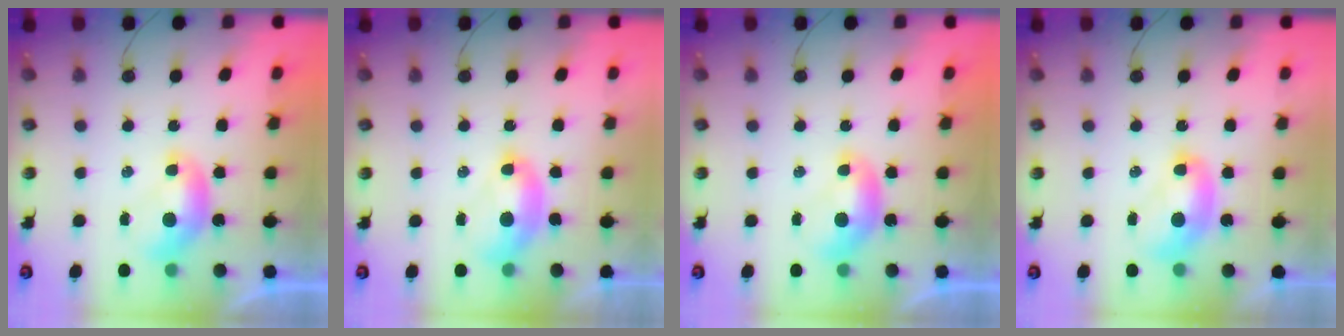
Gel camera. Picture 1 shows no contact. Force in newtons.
{"total": 2.6, "press": 2.6, "slide": 0.5}
{"total": 0.0}
{"total": 2.4, "press": 2.4, "slide": 0.2}